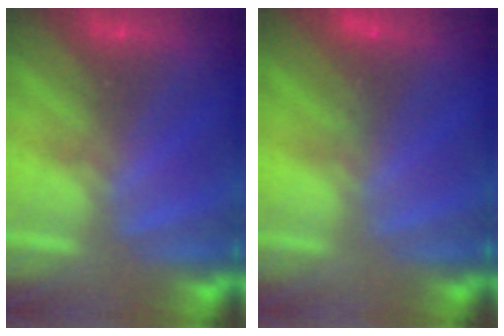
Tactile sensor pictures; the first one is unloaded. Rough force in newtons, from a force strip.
{"total": 3.0}